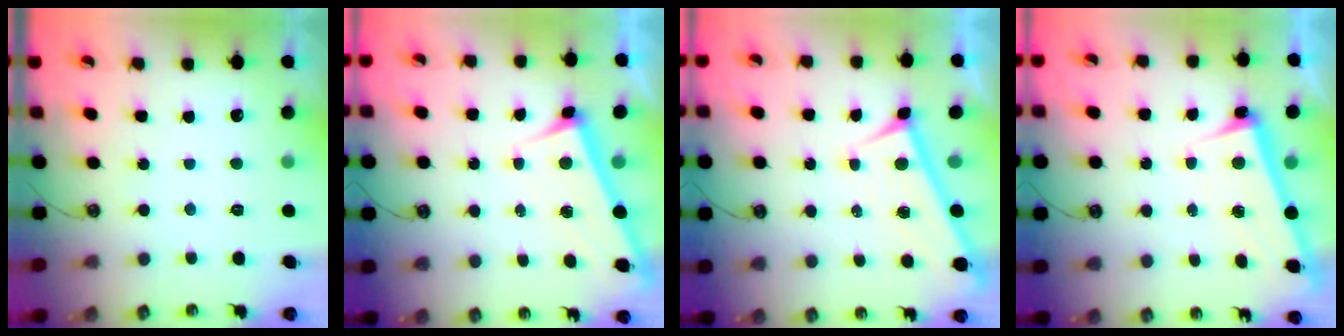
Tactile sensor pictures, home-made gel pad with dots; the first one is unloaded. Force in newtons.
{"total": 3.4, "press": 3.4, "slide": 0.2}
{"total": 0.0}
{"total": 2.7, "press": 2.6, "slide": 0.7}